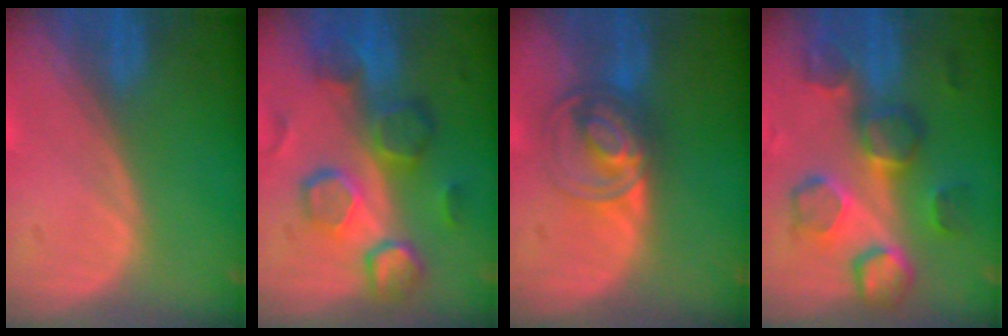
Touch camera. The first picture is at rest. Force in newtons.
{"total": 10.5, "press": 9.1, "slide": 5.2}
{"total": 7.3, "press": 6.0, "slide": 4.1}
{"total": 8.9, "press": 8.8, "slide": 0.9}